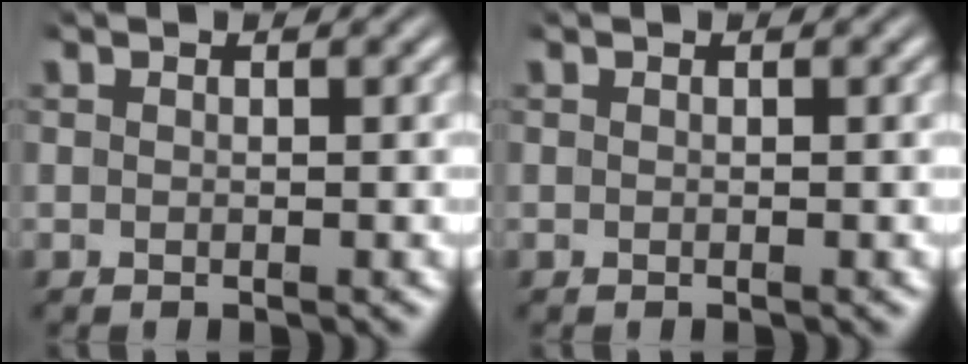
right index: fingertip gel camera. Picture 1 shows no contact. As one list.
[{"total": 0.0}]